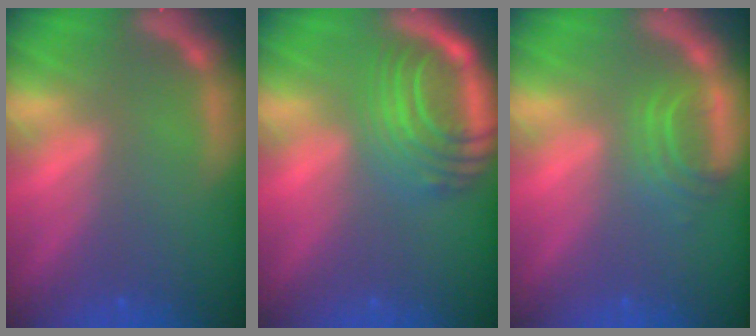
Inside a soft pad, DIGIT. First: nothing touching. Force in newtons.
{"total": 8.5}
{"total": 2.9}